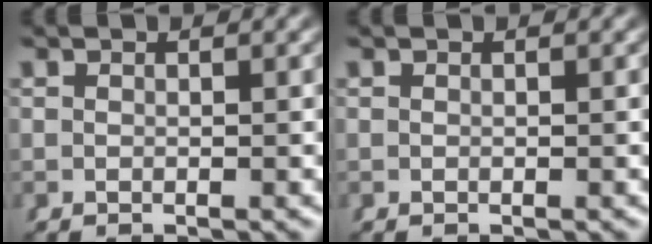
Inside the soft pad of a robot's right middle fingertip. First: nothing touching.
{"total": 0.0}